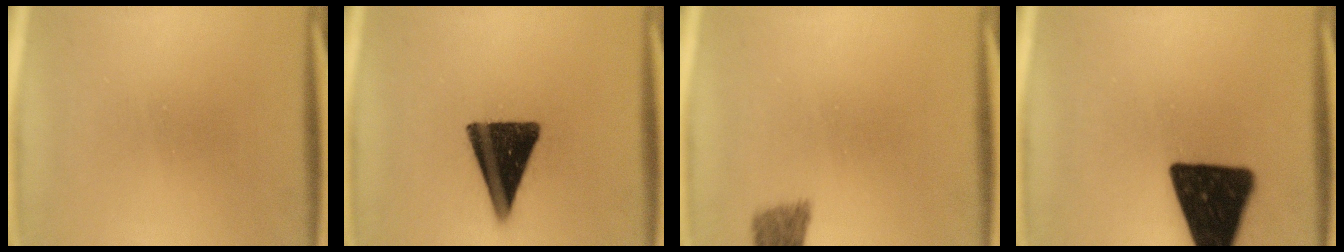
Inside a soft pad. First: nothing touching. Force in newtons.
{"total": 15.9}
{"total": 3.1}
{"total": 18.8}